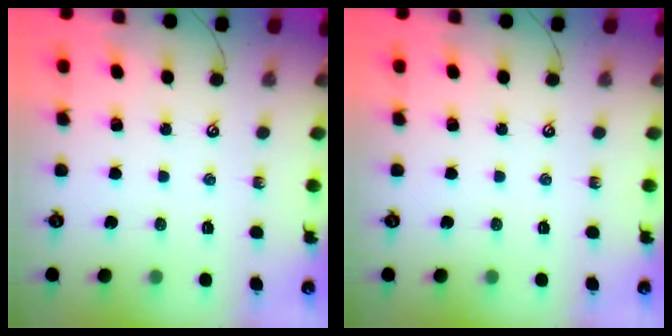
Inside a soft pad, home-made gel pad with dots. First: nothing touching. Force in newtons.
{"total": 0.0}